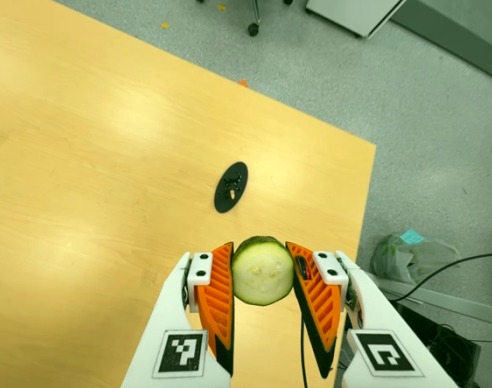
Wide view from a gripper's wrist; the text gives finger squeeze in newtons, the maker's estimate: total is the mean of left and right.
{"total": 10.4, "left": 9.2, "right": 11.7}